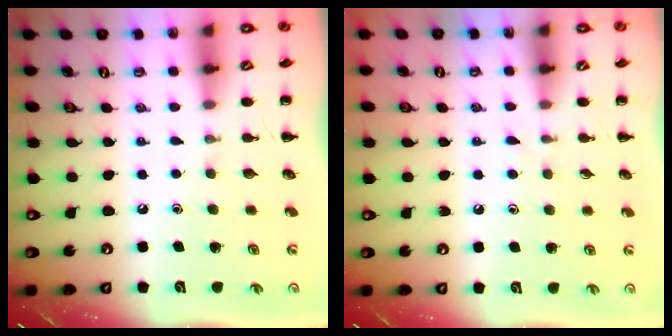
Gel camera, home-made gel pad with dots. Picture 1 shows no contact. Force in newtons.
{"total": 2.9, "press": 2.6, "slide": 1.4}